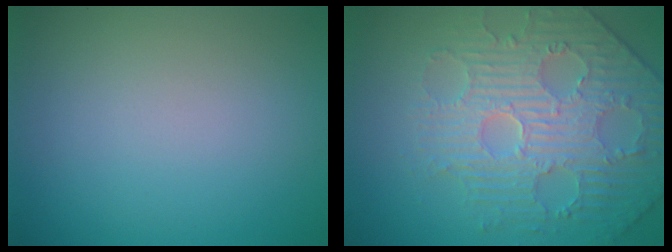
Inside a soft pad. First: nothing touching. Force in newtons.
{"total": 4.7, "press": 4.7, "slide": 0.2}